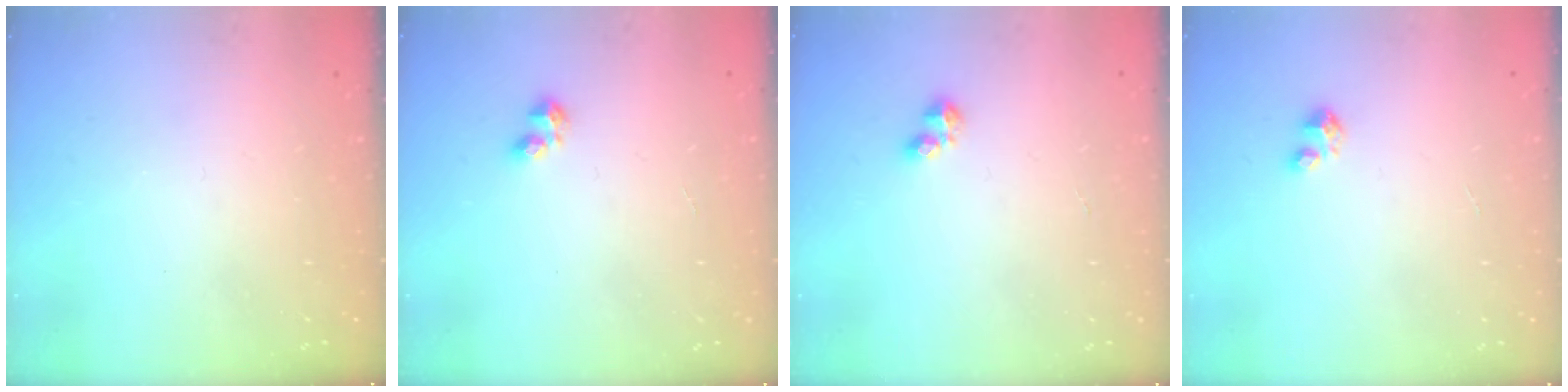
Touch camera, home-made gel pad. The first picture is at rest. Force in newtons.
{"total": 2.9, "press": 2.8, "slide": 0.5}
{"total": 2.7, "press": 2.7, "slide": 0.5}
{"total": 1.7, "press": 1.7, "slide": 0.1}